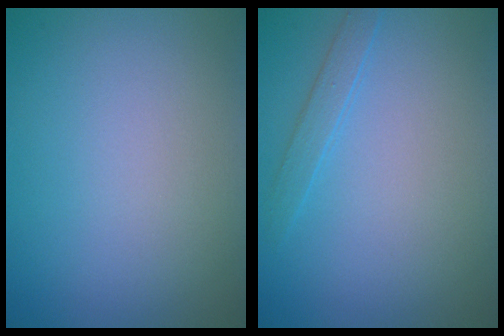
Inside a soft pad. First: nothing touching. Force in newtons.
{"total": 1.3, "press": 1.3, "slide": 0.1}